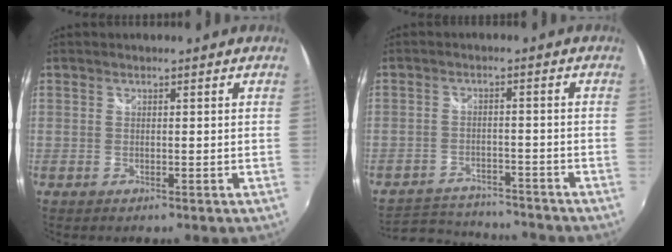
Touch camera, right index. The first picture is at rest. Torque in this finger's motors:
{"motor_torque": [-0.54, -0.55, -0.01, -0.01]}